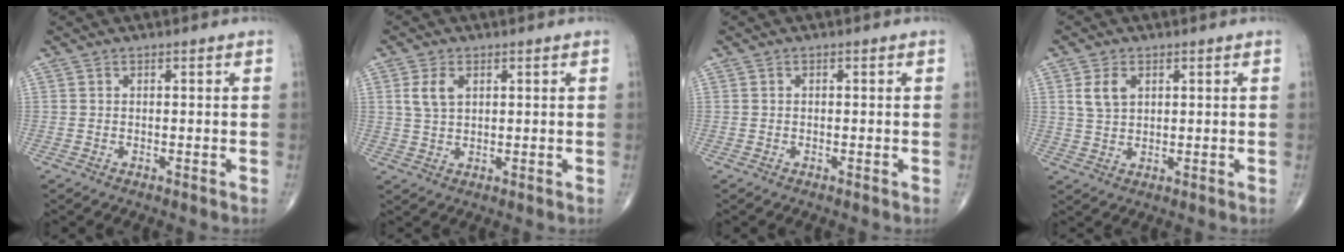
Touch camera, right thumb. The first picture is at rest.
{"total": 4.4, "force": [1.4, 2.8, 3.1], "torque": [-0.058, -0.002, 0.029]}
{"total": 0.0}
{"total": 4.6, "force": [1.7, 3.0, 3.1], "torque": [-0.053, -0.005, 0.036]}